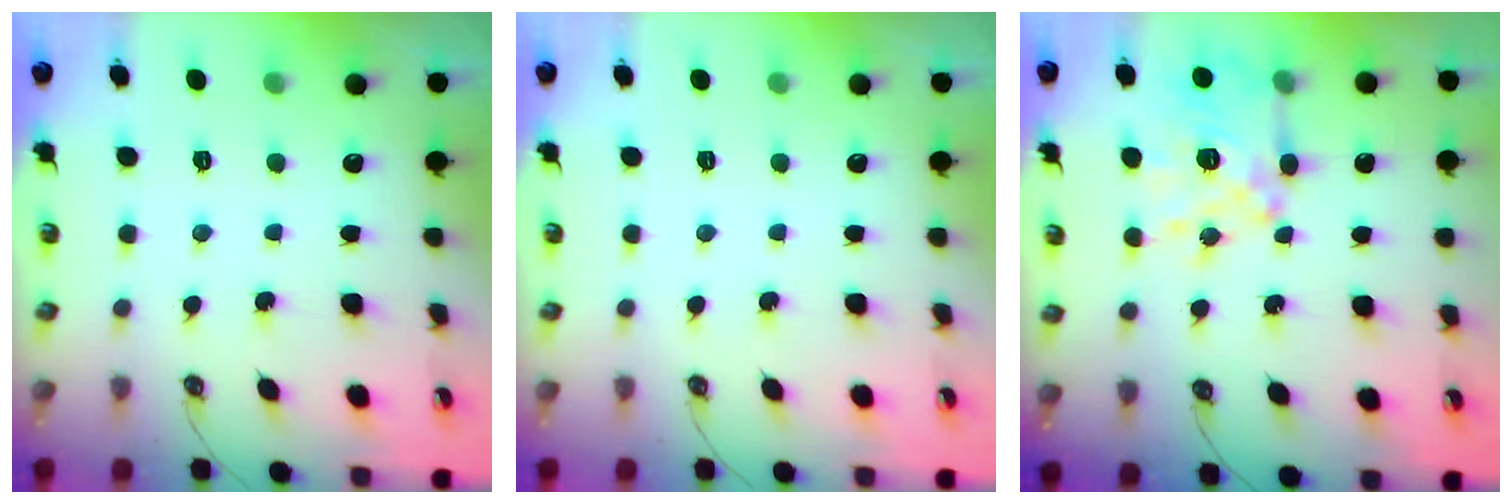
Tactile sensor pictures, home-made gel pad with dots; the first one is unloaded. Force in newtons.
{"total": 0.0}
{"total": 15.2, "press": 15.2, "slide": 1.1}